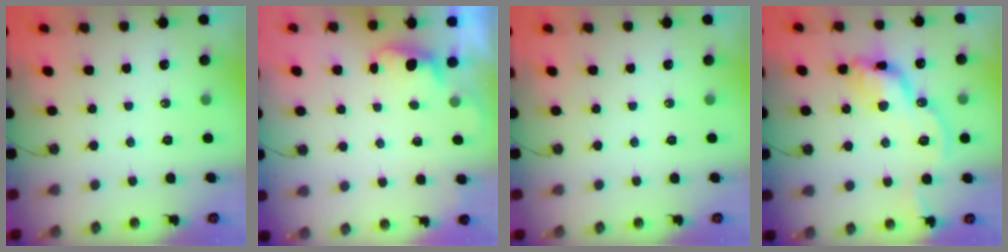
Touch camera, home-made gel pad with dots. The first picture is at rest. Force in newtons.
{"total": 0.8, "press": 0.4, "slide": 0.7}
{"total": 0.0}
{"total": 13.8, "press": 13.8, "slide": 0.5}